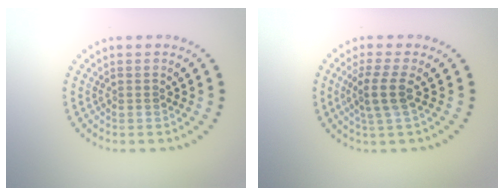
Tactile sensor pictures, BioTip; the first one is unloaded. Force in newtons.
{"total": 2.6, "press": 2.0, "slide": 1.7}